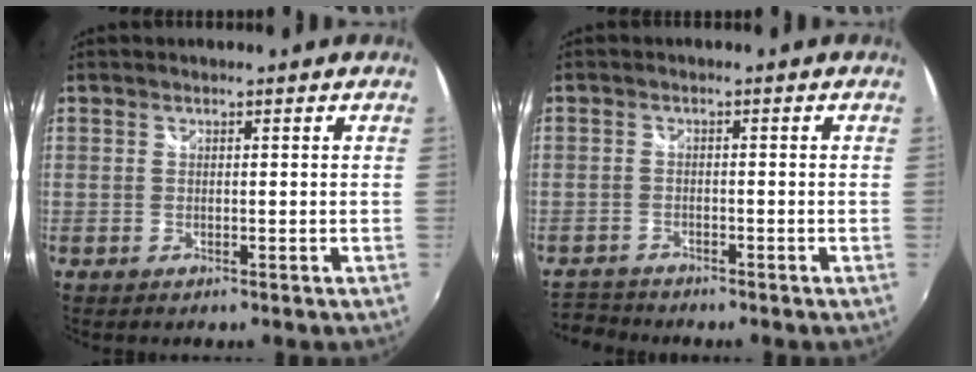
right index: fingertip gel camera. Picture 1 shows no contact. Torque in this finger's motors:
{"motor_torque": [-0.37, -0.01, -0.07, -0.03]}